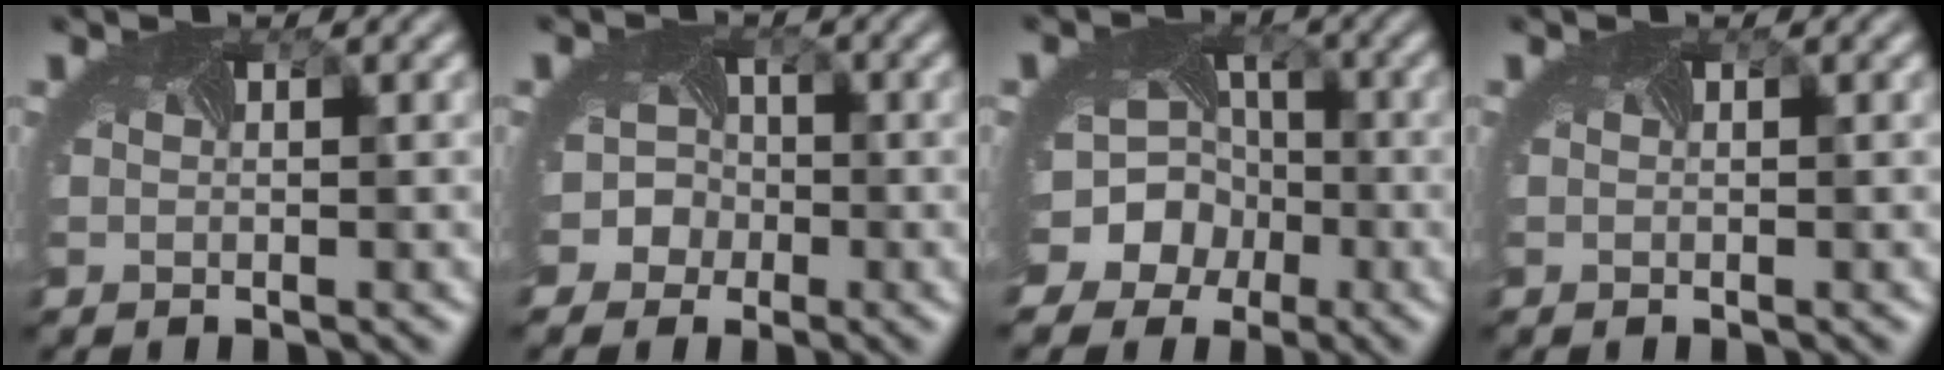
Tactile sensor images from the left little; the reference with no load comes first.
{"total": 4.8, "force": [-1.8, 4.3, 0.9], "torque": [0.006, 0.011, -0.048]}
{"total": 12.2, "force": [-4.4, 10.5, 4.1], "torque": [-0.089, -0.009, -0.096]}
{"total": 0.0}